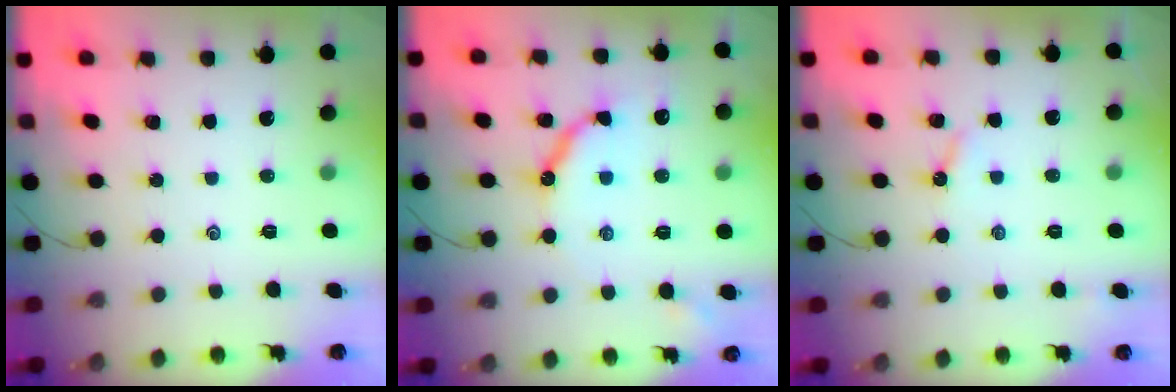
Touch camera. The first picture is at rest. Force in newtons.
{"total": 9.6, "press": 9.5, "slide": 0.9}
{"total": 3.2, "press": 3.2, "slide": 0.3}